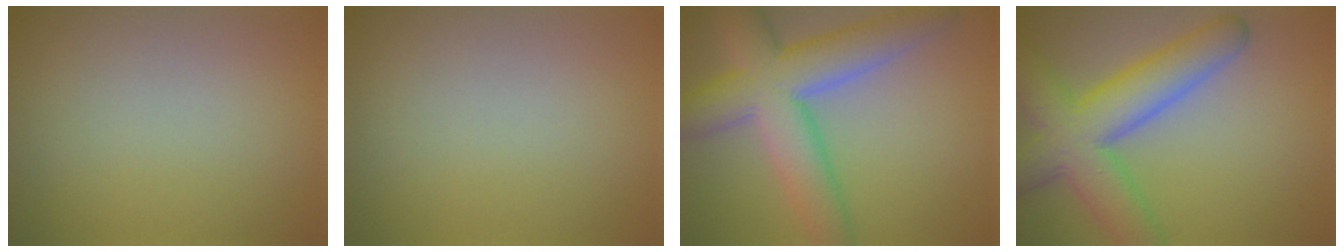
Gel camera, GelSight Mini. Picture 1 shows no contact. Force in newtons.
{"total": 0.0}
{"total": 9.2, "press": 9.1, "slide": 0.5}
{"total": 8.6, "press": 8.6, "slide": 0.4}